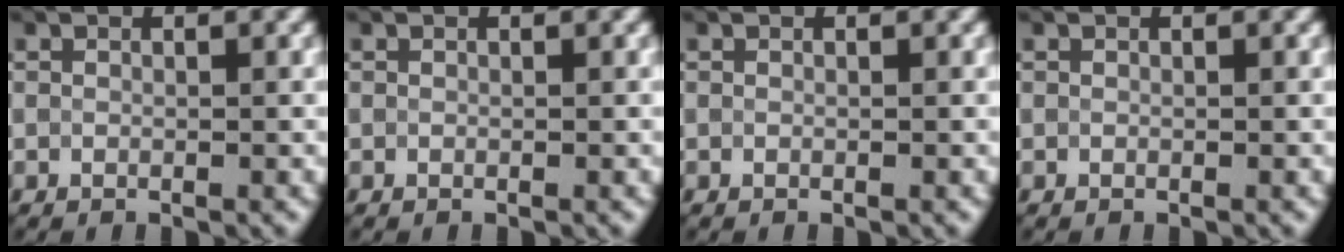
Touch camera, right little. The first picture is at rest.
{"total": 0.0}
{"total": 0.0}
{"total": 0.0}